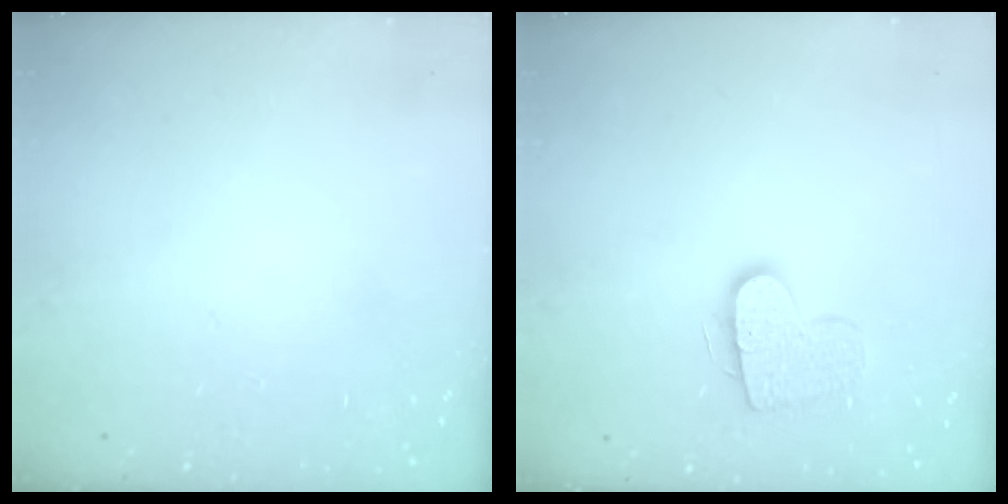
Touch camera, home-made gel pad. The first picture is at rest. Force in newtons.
{"total": 11.1, "press": 11.1, "slide": 0.6}